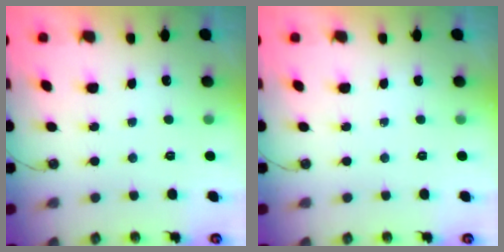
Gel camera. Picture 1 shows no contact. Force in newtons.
{"total": 0.0}